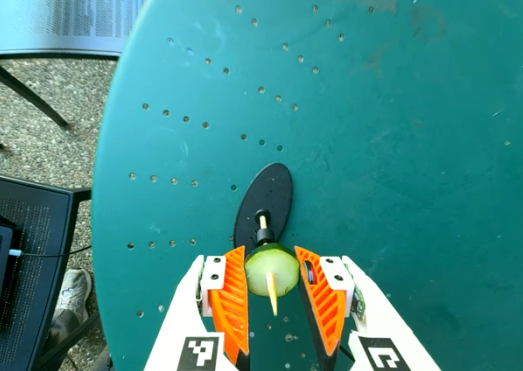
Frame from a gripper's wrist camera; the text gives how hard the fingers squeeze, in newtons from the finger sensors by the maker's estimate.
{"total": 11.9, "left": 12.0, "right": 11.9}